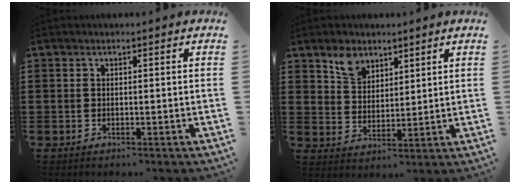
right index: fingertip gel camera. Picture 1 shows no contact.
{"total": 4.8, "force": [3.6, 3.0, 1.4], "torque": [-0.033, 0.006, 0.067]}